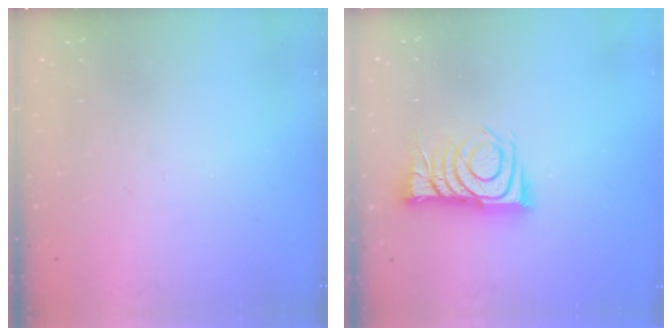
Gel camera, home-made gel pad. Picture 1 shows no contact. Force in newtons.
{"total": 9.9, "press": 9.9, "slide": 0.4}